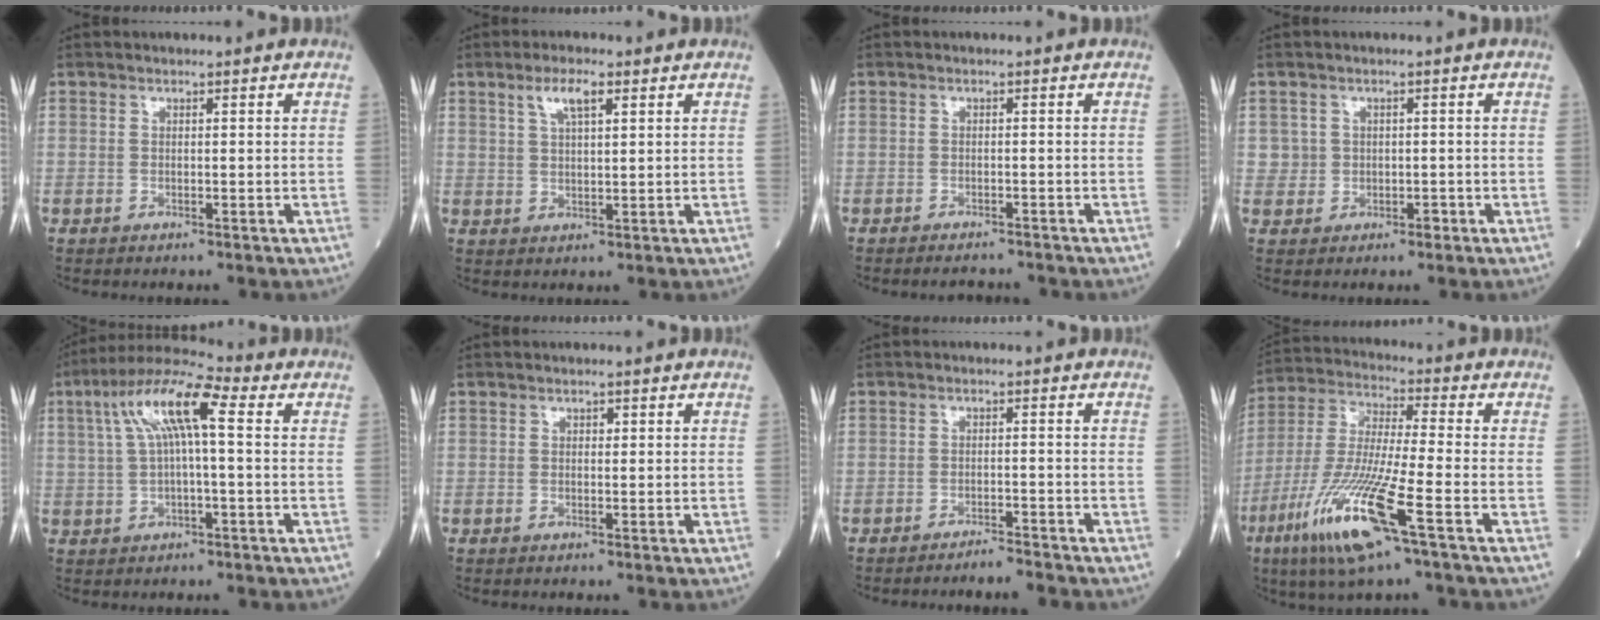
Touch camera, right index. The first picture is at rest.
{"total": 4.3, "force": [2.3, 0.9, 3.5], "torque": [-0.073, 0.007, 0.046]}
{"total": 2.5, "force": [-2.4, 0.5, 0.4], "torque": [-0.004, -0.005, -0.033]}
{"total": 2.5, "force": [0.0, 2.4, 0.3], "torque": [0.001, 0.005, 0.004]}
{"total": 10.7, "force": [2.7, 1.9, 10.2], "torque": [-0.204, 0.038, 0.044]}
{"total": 0.5, "force": [0.2, 0.4, 0.3], "torque": [-0.003, 0.000, 0.001]}
{"total": 2.9, "force": [-2.8, -0.7, 0.2], "torque": [0.000, -0.011, -0.046]}
{"total": 15.8, "force": [-7.5, 0.7, 13.9], "torque": [-0.301, -0.031, -0.144]}